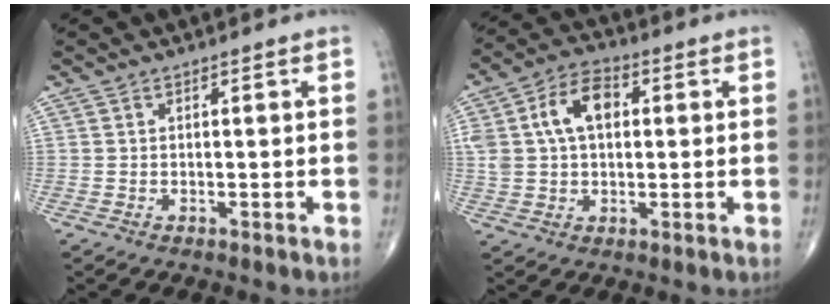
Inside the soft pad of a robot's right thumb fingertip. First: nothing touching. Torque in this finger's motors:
{"motor_torque": [1.14, 1.38, 1.02, 0.28, 0.08]}